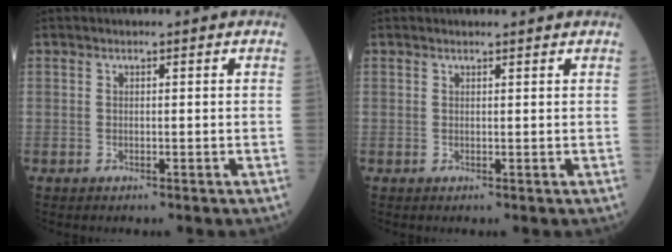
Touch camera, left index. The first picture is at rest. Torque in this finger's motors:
{"motor_torque": [-0.09, -0.56, -0.52, 0.01]}